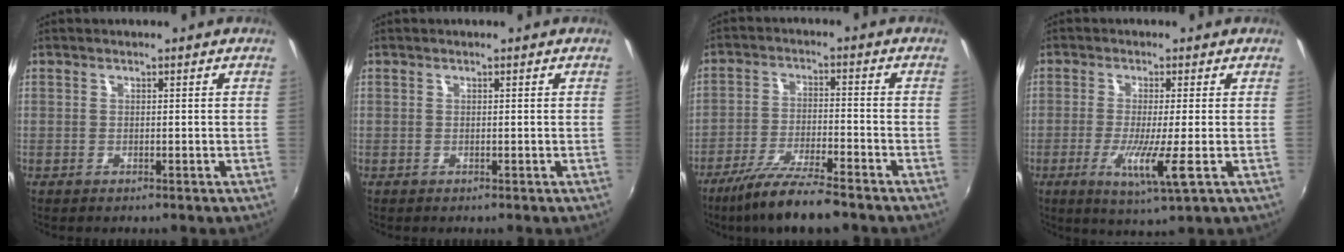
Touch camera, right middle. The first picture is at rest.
{"total": 0.0}
{"total": 11.1, "force": [-9.1, 1.0, 6.3], "torque": [-0.137, -0.019, -0.160]}
{"total": 7.3, "force": [-2.2, -0.4, 7.0], "torque": [-0.141, -0.022, -0.043]}